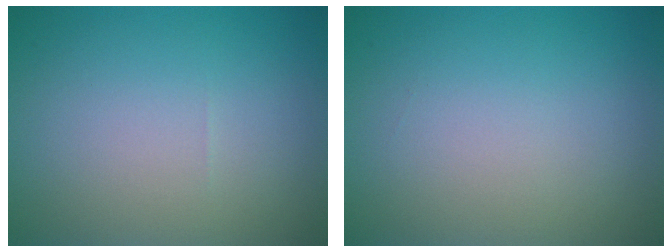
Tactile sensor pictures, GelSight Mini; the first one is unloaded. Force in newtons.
{"total": 0.0}